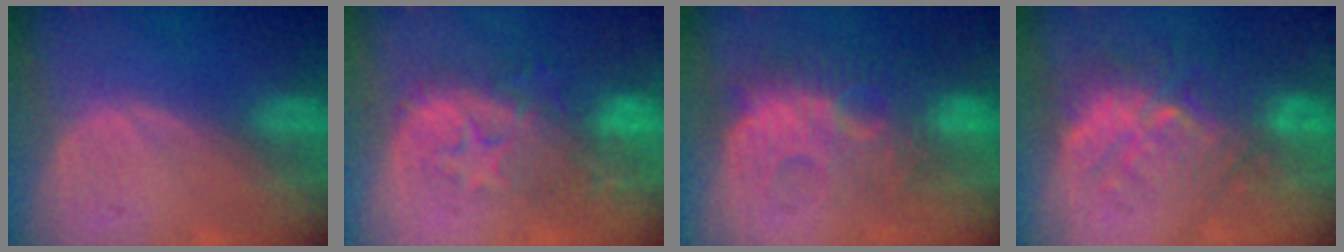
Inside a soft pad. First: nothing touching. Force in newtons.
{"total": 10.0, "press": 8.9, "slide": 4.6}
{"total": 8.9, "press": 8.8, "slide": 1.7}
{"total": 9.3, "press": 8.9, "slide": 2.7}